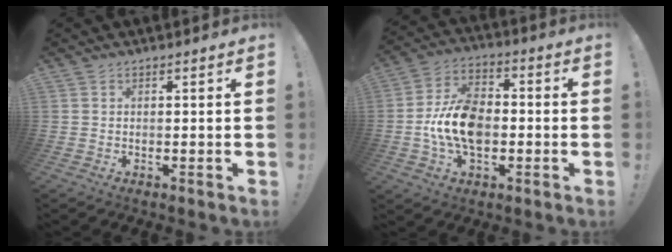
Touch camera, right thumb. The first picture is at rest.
{"total": 15.0, "force": [-3.0, 10.0, 10.8], "torque": [-0.199, 0.020, -0.056]}